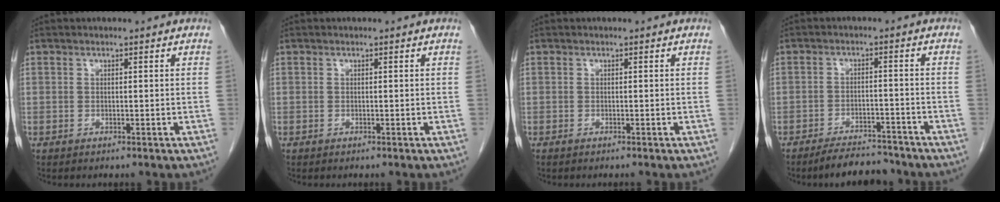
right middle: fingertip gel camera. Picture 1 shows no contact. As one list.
[{"total": 0.0}, {"total": 0.6, "force": [-0.5, 0.0, 0.2], "torque": [-0.003, -0.001, -0.010]}, {"total": 6.5, "force": [-6.0, 1.7, 1.7], "torque": [-0.023, -0.004, -0.094]}]